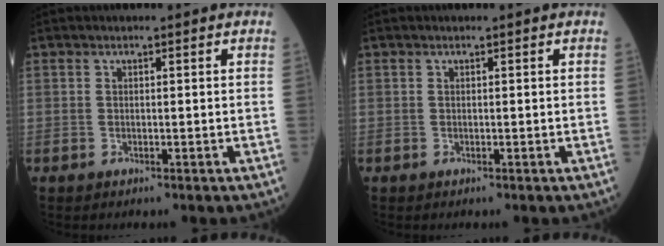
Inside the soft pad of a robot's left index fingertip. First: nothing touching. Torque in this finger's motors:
{"motor_torque": [0.00, 0.00, 0.00, 0.00]}